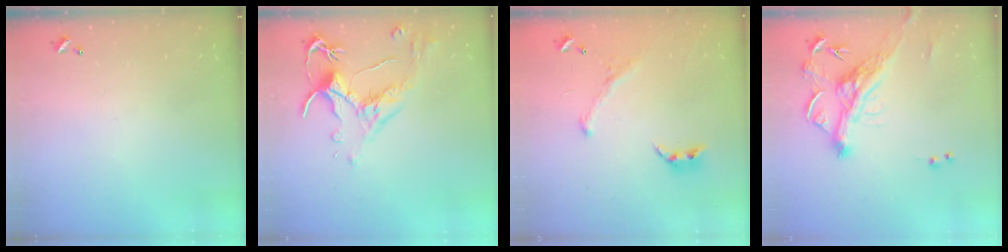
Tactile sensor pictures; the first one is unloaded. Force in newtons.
{"total": 2.6, "press": 2.2, "slide": 1.4}
{"total": 1.3, "press": 0.6, "slide": 1.2}
{"total": 6.5, "press": 6.3, "slide": 1.6}